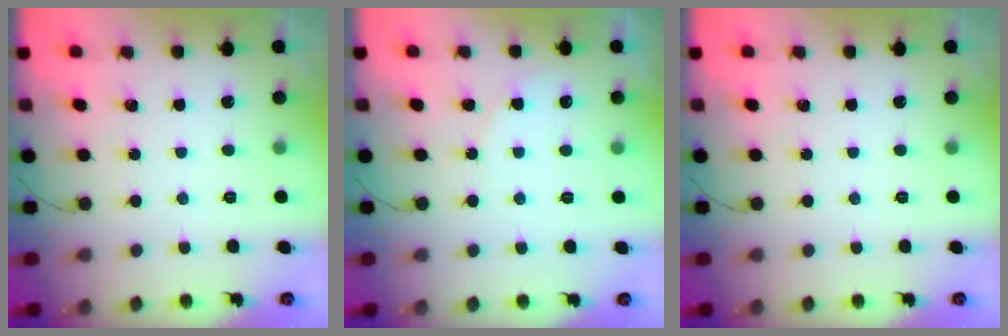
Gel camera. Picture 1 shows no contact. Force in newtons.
{"total": 3.4, "press": 3.4, "slide": 0.4}
{"total": 0.0}